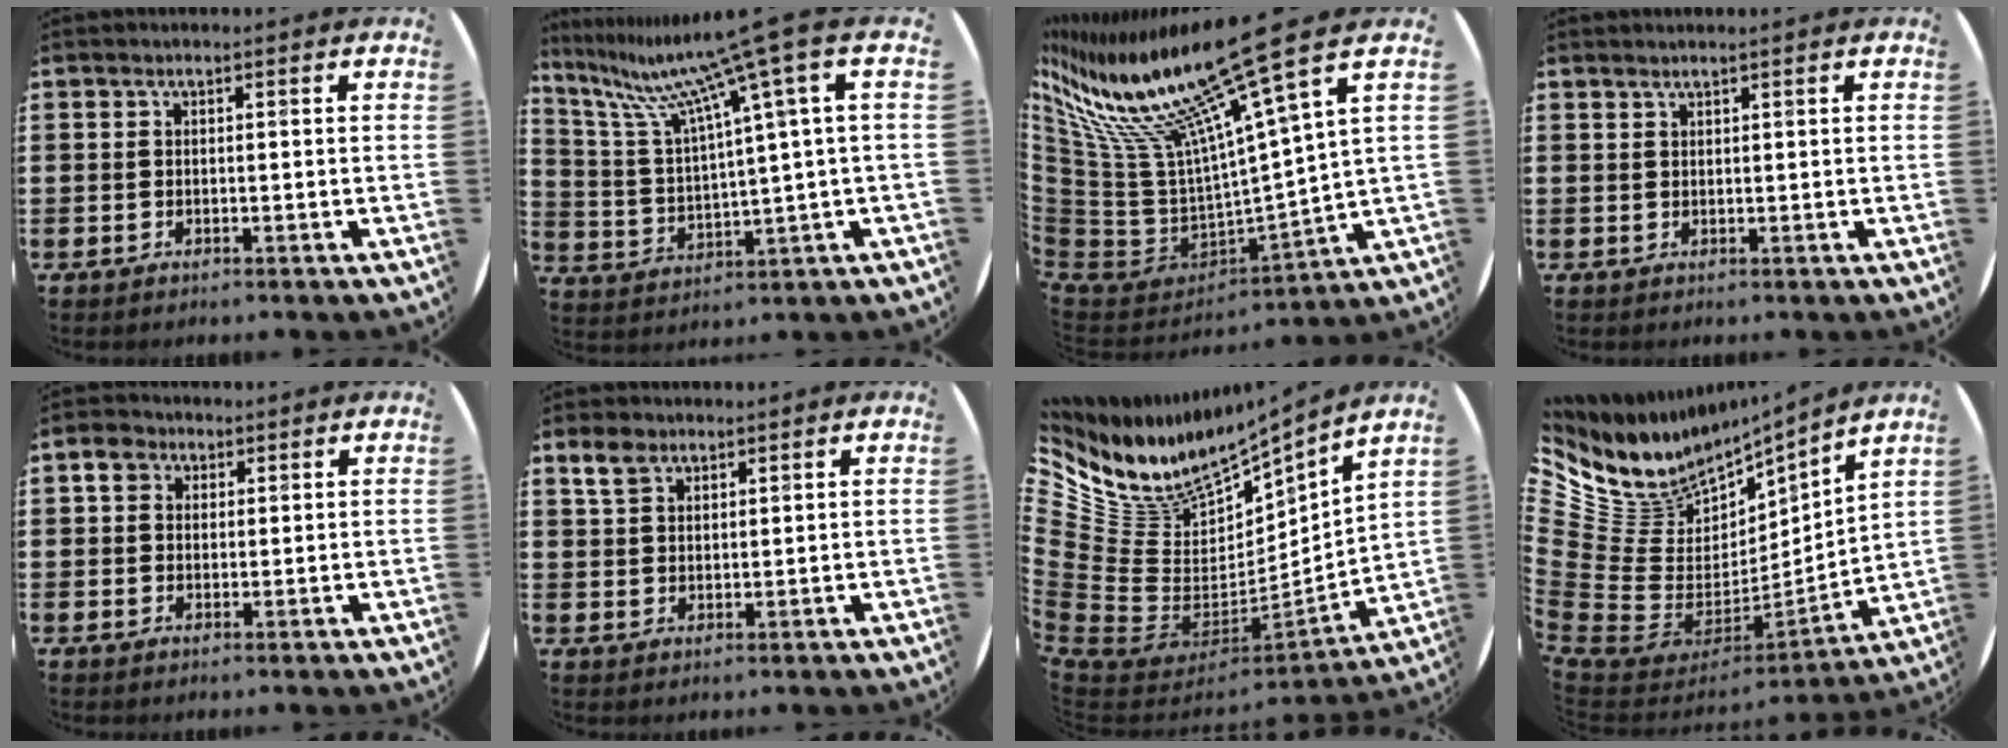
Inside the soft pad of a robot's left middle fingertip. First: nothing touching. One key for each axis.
{"total": 13.0, "fx": 8.7, "fy": 1.0, "fz": 9.6, "tx": -0.220, "ty": -0.045, "tz": 0.142}
{"total": 18.2, "fx": 13.9, "fy": 2.0, "fz": 11.6, "tx": -0.275, "ty": -0.103, "tz": 0.225}
{"total": 0.7, "fx": 0.6, "fy": -0.4, "fz": -0.2, "tx": 0.004, "ty": -0.002, "tz": 0.011}
{"total": 2.8, "fx": 1.6, "fy": 2.2, "fz": 0.7, "tx": -0.014, "ty": 0.008, "tz": 0.027}
{"total": 3.2, "fx": 2.3, "fy": 1.8, "fz": 1.3, "tx": -0.023, "ty": 0.002, "tz": 0.043}
{"total": 7.9, "fx": 6.7, "fy": 4.1, "fz": 1.3, "tx": -0.081, "ty": -0.074, "tz": 0.123}
{"total": 7.8, "fx": 4.6, "fy": 6.2, "fz": 1.3, "tx": -0.084, "ty": -0.058, "tz": 0.090}